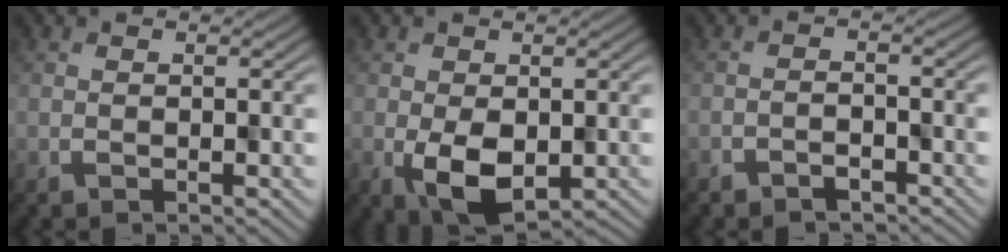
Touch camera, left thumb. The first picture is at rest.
{"total": 6.5, "force": [-1.6, 4.1, 4.8], "torque": [-0.098, -0.026, -0.013]}
{"total": 1.6, "force": [-1.5, 0.3, -0.3], "torque": [-0.002, -0.004, -0.022]}